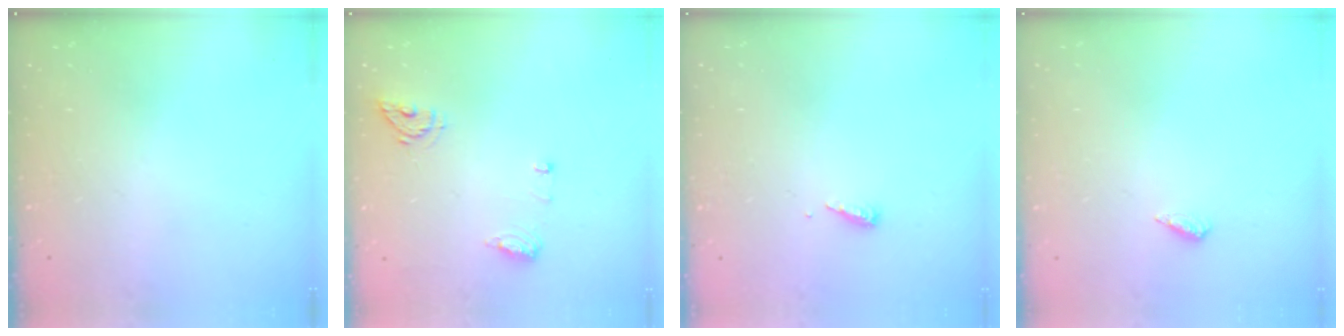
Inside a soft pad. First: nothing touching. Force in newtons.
{"total": 6.9, "press": 6.7, "slide": 1.7}
{"total": 4.7, "press": 4.6, "slide": 0.4}
{"total": 2.6, "press": 2.2, "slide": 1.3}